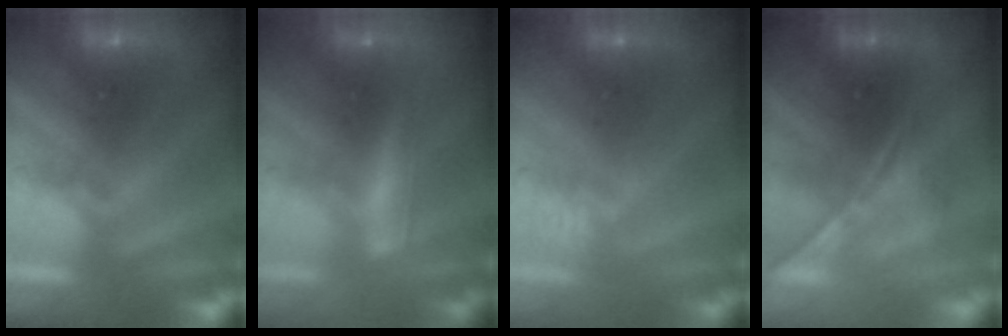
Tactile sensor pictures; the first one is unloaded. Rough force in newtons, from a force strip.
{"total": 2.1}
{"total": 1.1}
{"total": 1.7}